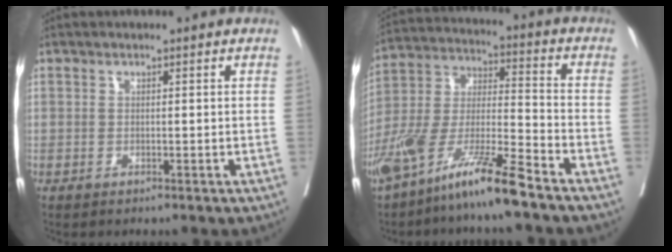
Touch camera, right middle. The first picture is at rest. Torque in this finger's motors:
{"motor_torque": [1.12, -1.02, 0.64, 0.21]}